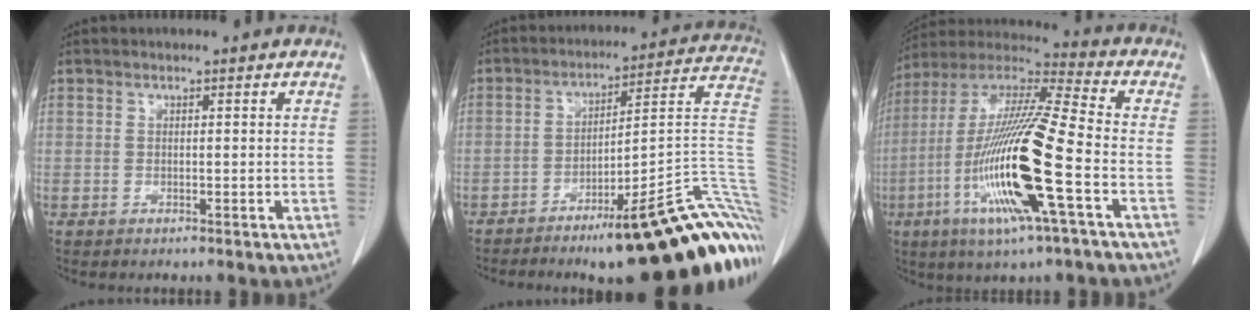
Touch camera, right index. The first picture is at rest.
{"total": 26.6, "force": [-13.7, 4.6, 22.3], "torque": [-0.179, 0.027, -0.184]}
{"total": 20.9, "force": [-6.1, 0.9, 19.9], "torque": [-0.422, -0.025, -0.124]}